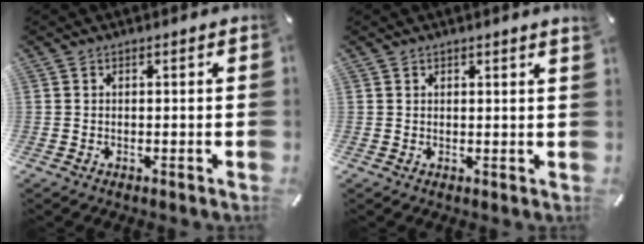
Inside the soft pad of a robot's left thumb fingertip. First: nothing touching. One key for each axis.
{"total": 1.1, "fx": 1.0, "fy": -0.1, "fz": 0.4, "tx": -0.007, "ty": -0.003, "tz": 0.018}